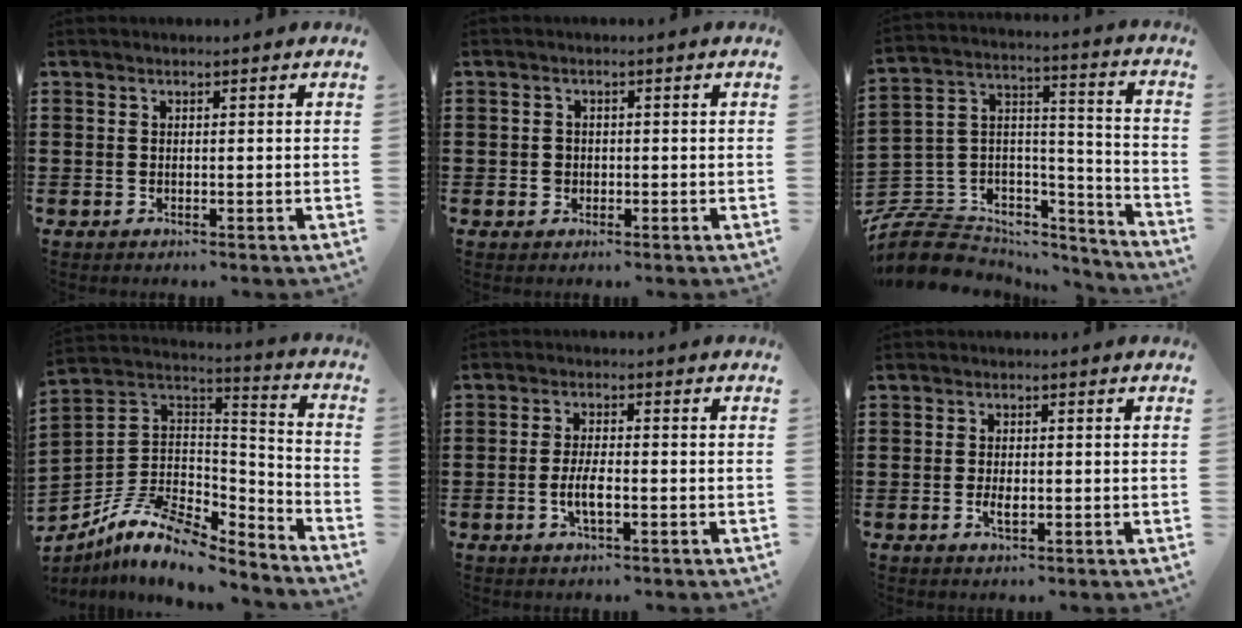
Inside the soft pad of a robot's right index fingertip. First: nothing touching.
{"total": 1.5, "force": [-0.3, 1.4, 0.5], "torque": [-0.013, 0.004, -0.008]}
{"total": 7.5, "force": [-5.4, 5.0, 1.8], "torque": [-0.058, -0.004, -0.102]}
{"total": 10.2, "force": [-7.7, 4.2, 5.3], "torque": [-0.128, 0.012, -0.154]}
{"total": 4.1, "force": [-1.2, 1.3, 3.7], "torque": [-0.077, -0.001, -0.025]}
{"total": 2.2, "force": [-0.5, 0.9, 1.9], "torque": [-0.037, 0.000, -0.009]}